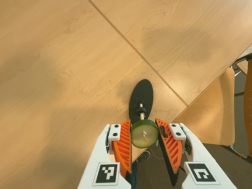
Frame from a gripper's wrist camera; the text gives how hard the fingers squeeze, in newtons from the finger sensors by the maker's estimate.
{"total": 8.4, "left": 8.5, "right": 8.3}